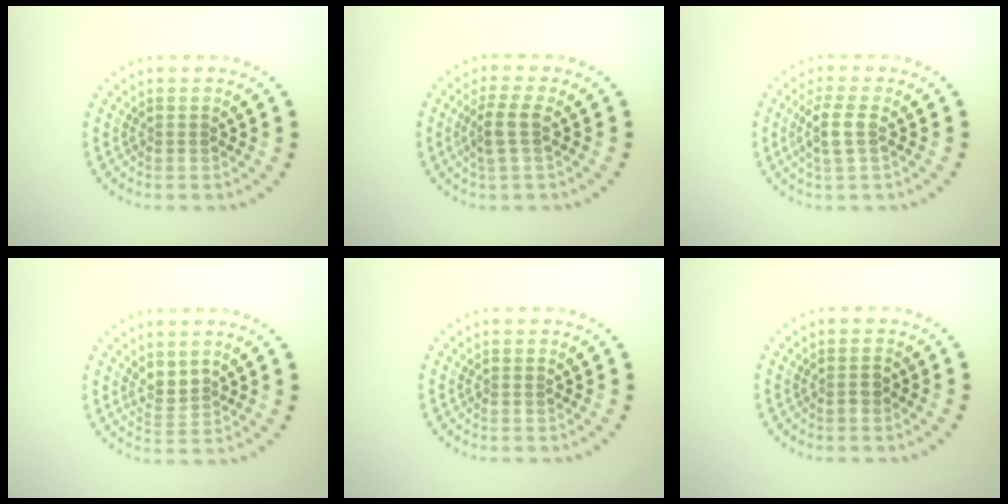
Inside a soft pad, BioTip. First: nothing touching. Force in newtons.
{"total": 2.3, "press": 1.9, "slide": 1.4}
{"total": 2.3, "press": 2.0, "slide": 1.2}
{"total": 1.7, "press": 1.4, "slide": 0.9}
{"total": 0.0}
{"total": 0.8, "press": 0.7, "slide": 0.4}